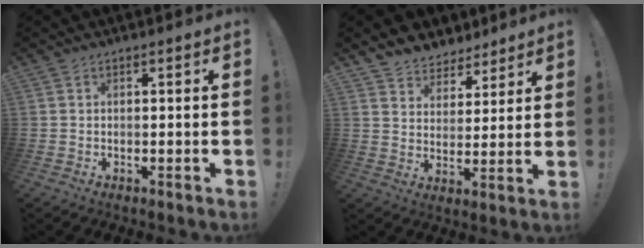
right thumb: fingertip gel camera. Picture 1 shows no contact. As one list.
[{"total": 6.8, "force": [5.3, 4.3, 0.6], "torque": [-0.015, -0.044, 0.105]}]